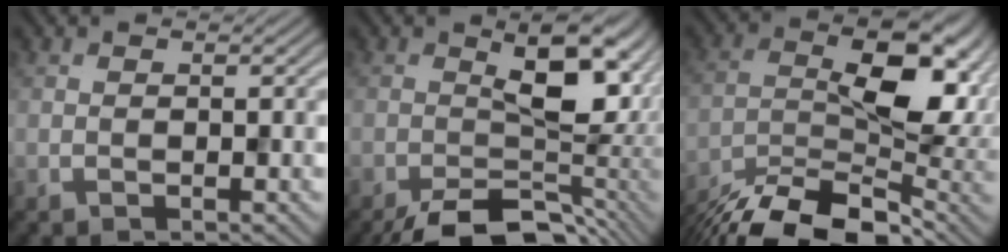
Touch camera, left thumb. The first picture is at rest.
{"total": 12.7, "force": [-4.3, 6.0, 10.3], "torque": [-0.146, -0.021, -0.058]}
{"total": 14.3, "force": [-7.9, 5.5, 10.6], "torque": [-0.187, -0.016, -0.136]}